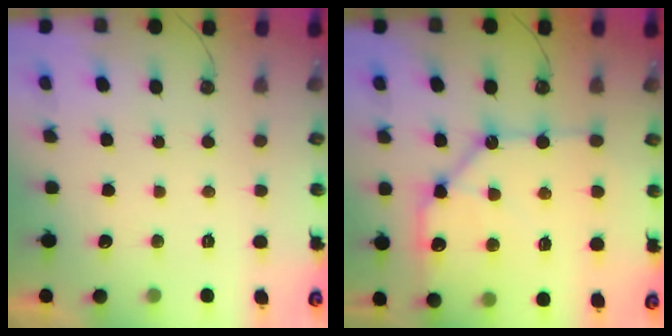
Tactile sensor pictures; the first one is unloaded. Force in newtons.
{"total": 14.9, "press": 14.8, "slide": 1.8}